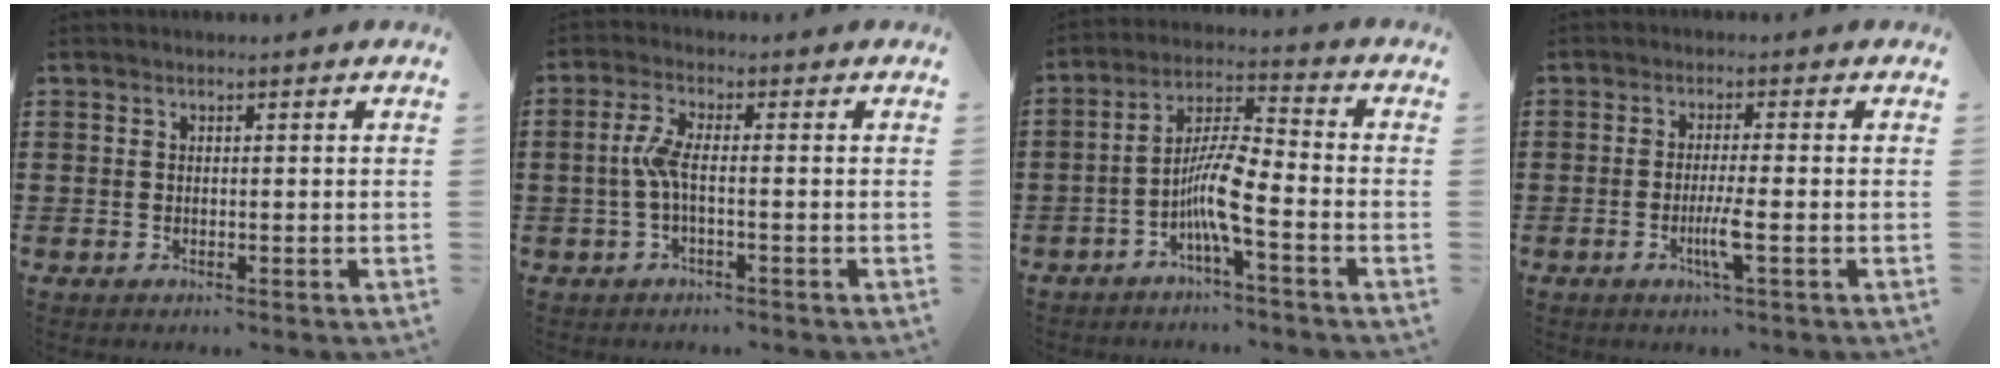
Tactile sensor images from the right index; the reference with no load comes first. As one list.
[{"total": 4.2, "force": [-0.7, 1.0, 4.0], "torque": [-0.096, -0.005, -0.021]}, {"total": 7.6, "force": [-3.2, 1.1, 6.7], "torque": [-0.143, -0.006, -0.066]}, {"total": 4.1, "force": [-1.5, -0.1, 3.9], "torque": [-0.073, -0.013, -0.030]}]